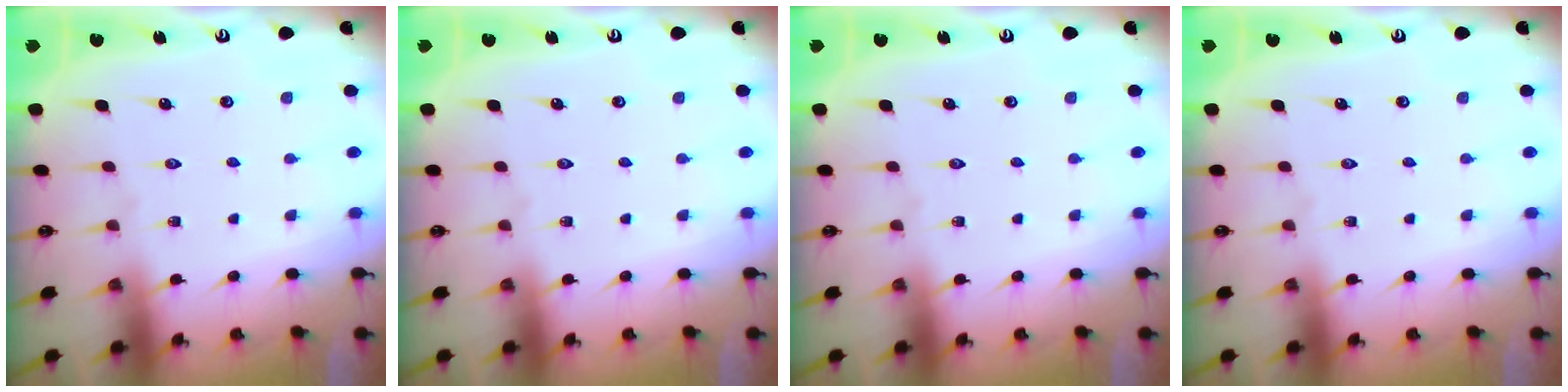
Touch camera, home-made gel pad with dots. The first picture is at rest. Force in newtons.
{"total": 0.0}
{"total": 0.0}
{"total": 0.0}